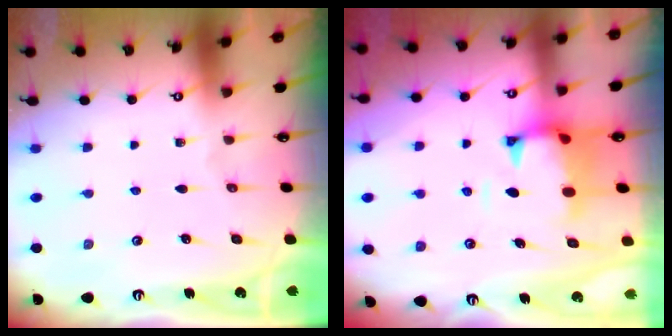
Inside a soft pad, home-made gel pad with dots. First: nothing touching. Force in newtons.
{"total": 1.2, "press": 0.3, "slide": 1.1}